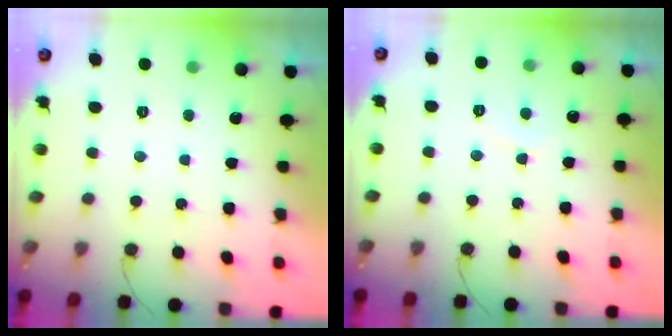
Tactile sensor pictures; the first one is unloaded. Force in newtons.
{"total": 4.1, "press": 4.1, "slide": 0.3}